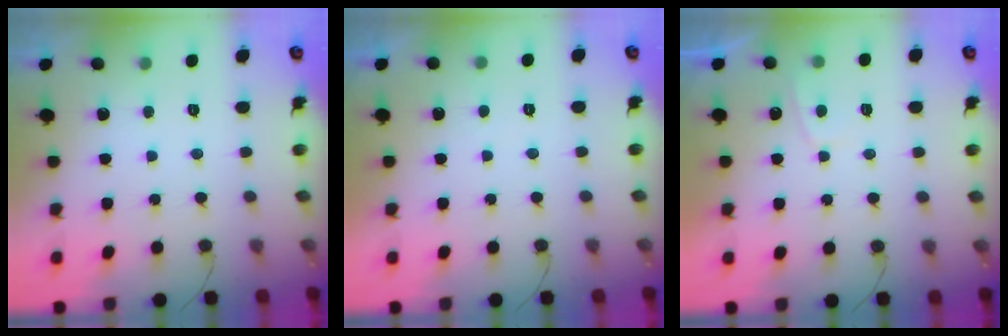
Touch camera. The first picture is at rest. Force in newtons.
{"total": 0.9, "press": 0.8, "slide": 0.4}
{"total": 1.8, "press": 1.7, "slide": 0.6}